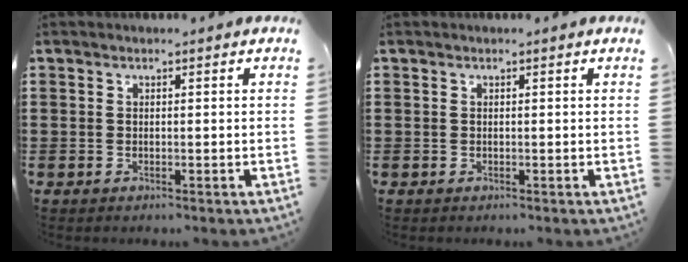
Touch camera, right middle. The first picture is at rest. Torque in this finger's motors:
{"motor_torque": [0.04, -0.06, -0.01, 0.01]}